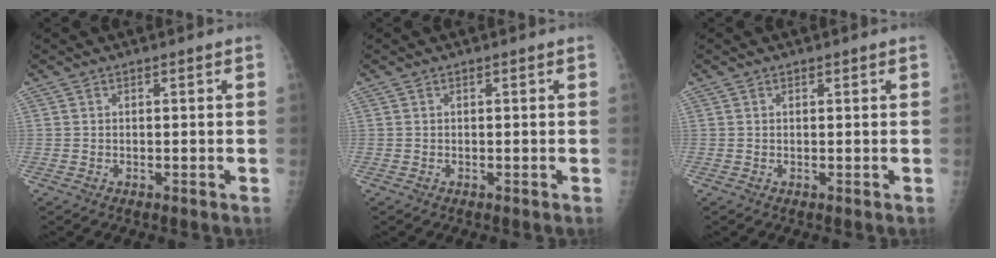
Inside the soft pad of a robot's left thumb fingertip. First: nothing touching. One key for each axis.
{"total": 0.0}
{"total": 0.0}